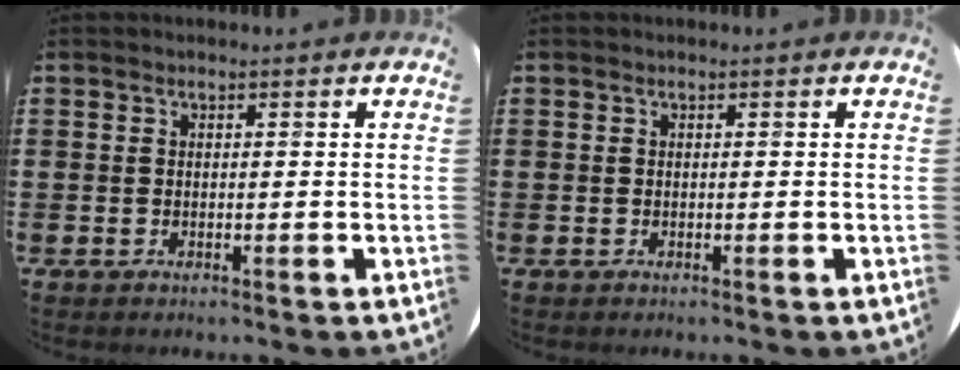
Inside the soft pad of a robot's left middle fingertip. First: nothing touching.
{"total": 0.0}